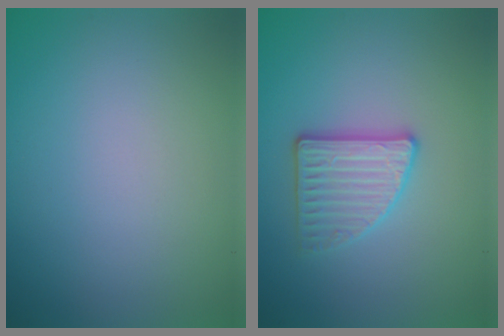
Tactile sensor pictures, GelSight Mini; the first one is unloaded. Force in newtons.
{"total": 3.1, "press": 2.9, "slide": 1.1}